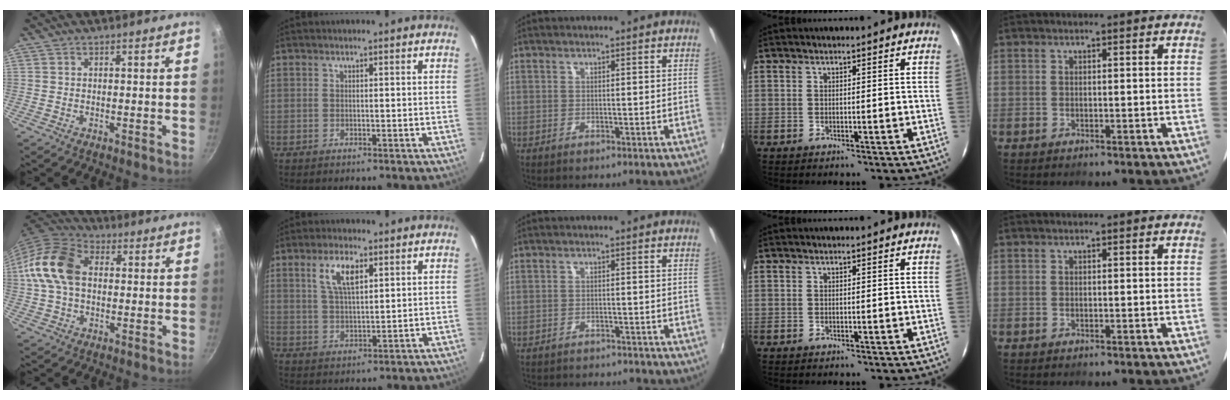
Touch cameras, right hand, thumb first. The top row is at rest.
{"thumb": {"total": 13.9, "force": [1.2, 9.6, 9.9], "torque": [-0.176, 0.027, 0.005]}, "index": {"total": 6.7, "force": [3.1, 2.6, 5.3], "torque": [-0.099, 0.007, 0.062]}, "middle": {"total": 10.3, "force": [-9.4, 2.6, 3.4], "torque": [-0.080, -0.015, -0.130]}}